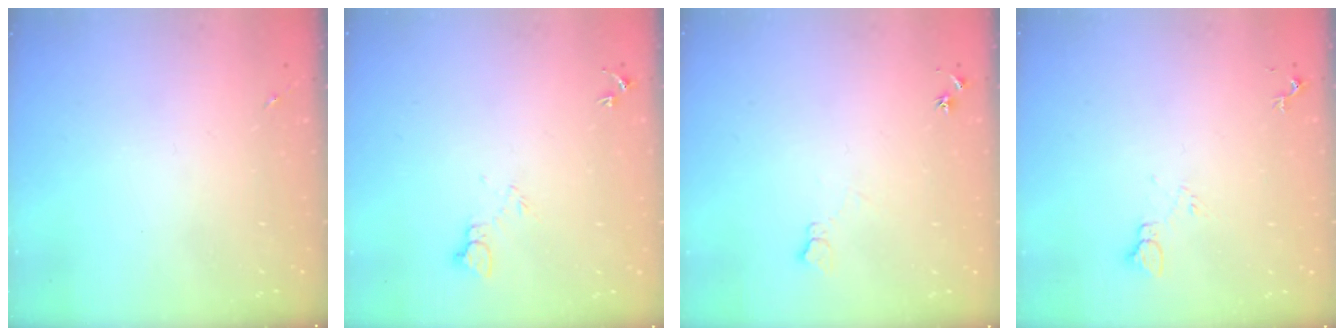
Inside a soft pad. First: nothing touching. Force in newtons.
{"total": 5.6, "press": 5.6, "slide": 0.6}
{"total": 6.2, "press": 6.1, "slide": 0.8}
{"total": 4.6, "press": 4.6, "slide": 0.6}